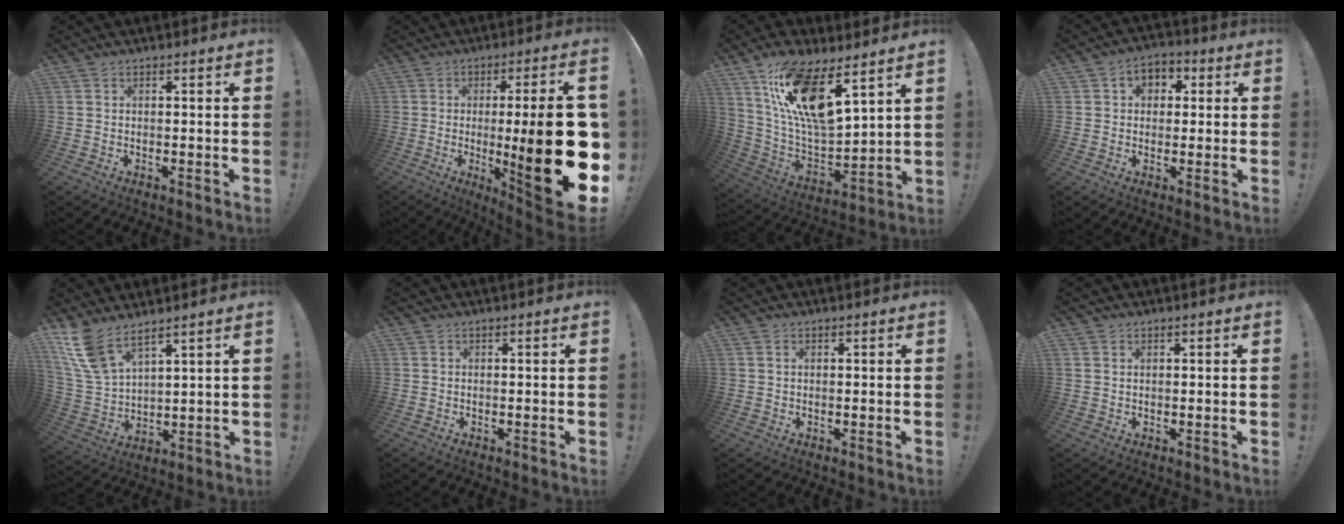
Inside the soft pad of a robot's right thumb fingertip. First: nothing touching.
{"total": 26.9, "force": [-1.8, 5.2, 26.3], "torque": [-0.382, -0.017, -0.013]}
{"total": 17.8, "force": [11.0, 5.5, 12.9], "torque": [-0.251, -0.067, 0.190]}
{"total": 5.3, "force": [0.7, 4.6, 2.5], "torque": [-0.035, 0.007, 0.013]}
{"total": 11.5, "force": [8.5, 4.2, 6.6], "torque": [-0.149, -0.039, 0.168]}
{"total": 0.0}
{"total": 0.6, "force": [0.3, 0.5, 0.3], "torque": [-0.010, 0.004, 0.006]}
{"total": 0.8, "force": [0.5, 0.6, 0.3], "torque": [-0.005, 0.000, 0.010]}